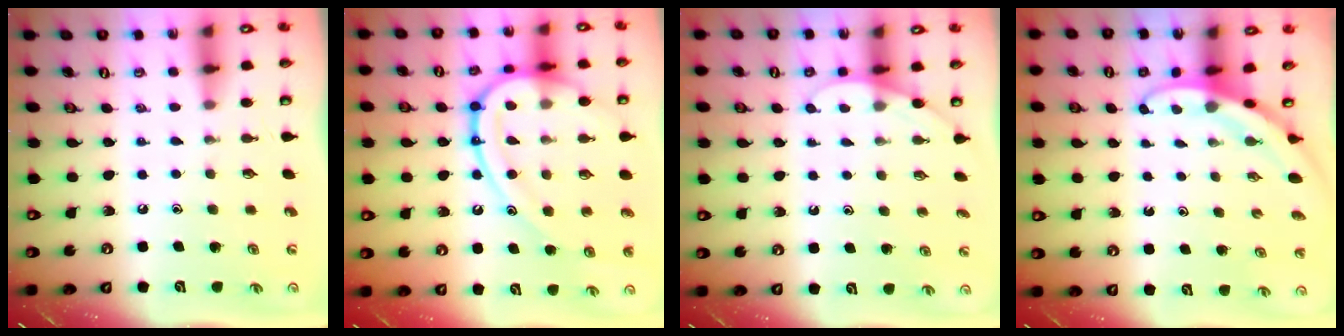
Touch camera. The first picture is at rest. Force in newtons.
{"total": 19.3, "press": 19.2, "slide": 1.8}
{"total": 3.2, "press": 3.1, "slide": 0.3}
{"total": 2.7, "press": 2.7, "slide": 0.0}